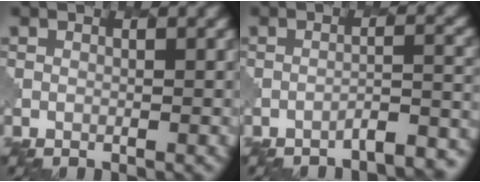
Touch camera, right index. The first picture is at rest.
{"total": 4.7, "force": [-4.2, 0.9, 2.1], "torque": [-0.023, 0.006, -0.054]}